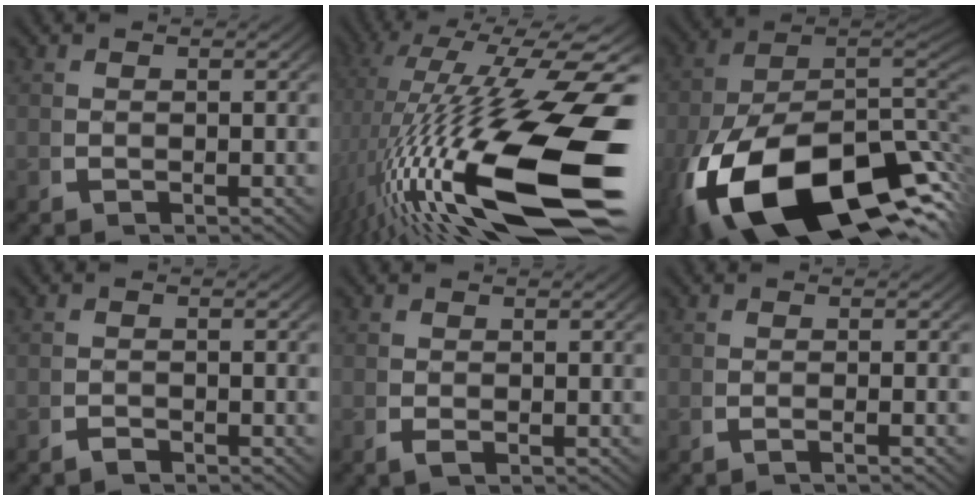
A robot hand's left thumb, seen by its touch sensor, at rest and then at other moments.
{"total": 17.0, "force": [-2.0, 8.0, 14.9], "torque": [-0.267, -0.042, -0.009]}
{"total": 24.2, "force": [-5.2, 15.2, 18.1], "torque": [-0.320, -0.073, -0.055]}
{"total": 1.0, "force": [-1.0, 0.2, 0.0], "torque": [0.007, -0.002, -0.019]}
{"total": 0.6, "force": [-0.3, 0.3, 0.5], "torque": [-0.013, -0.003, -0.003]}
{"total": 1.1, "force": [-0.4, -0.3, 1.0], "torque": [-0.022, 0.002, -0.009]}